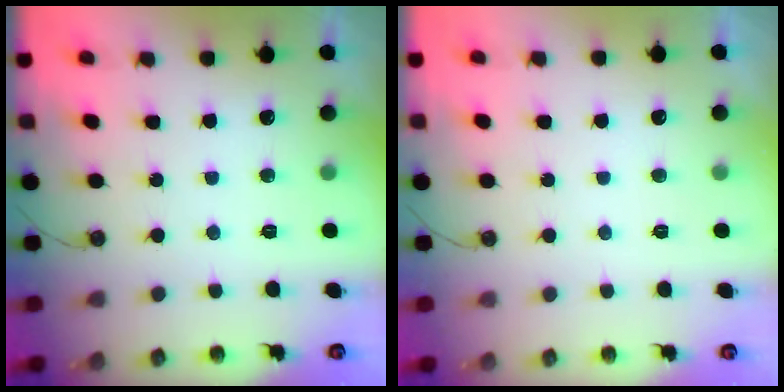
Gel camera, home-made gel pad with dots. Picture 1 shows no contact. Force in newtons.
{"total": 0.0}